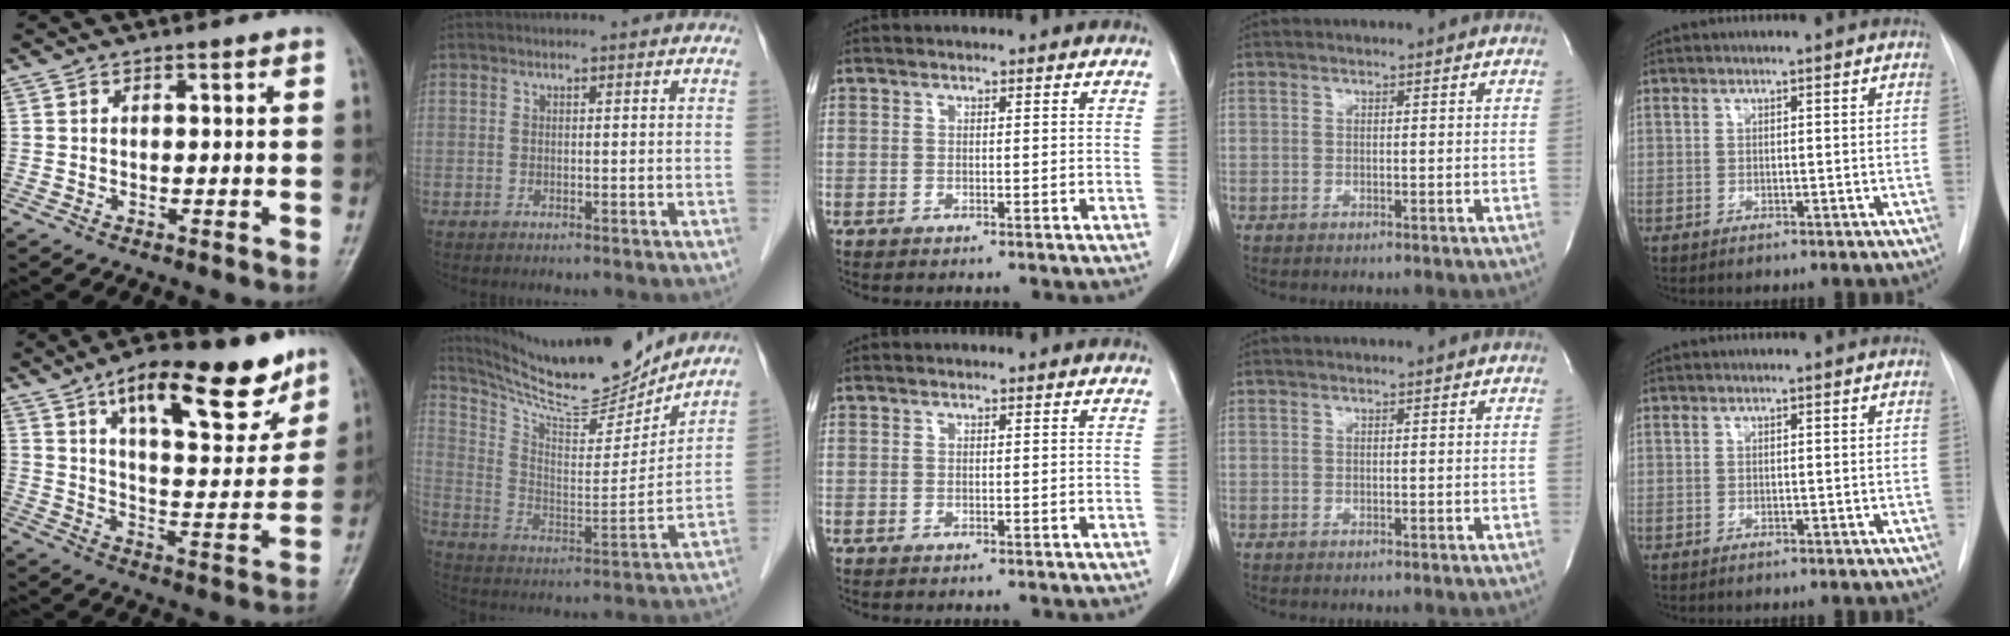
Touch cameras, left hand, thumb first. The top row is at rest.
{"thumb": {"total": 20.1, "force": [12.2, 7.6, 14.1], "torque": [-0.165, -0.053, 0.191]}, "index": {"total": 17.9, "force": [16.8, 1.8, 6.0], "torque": [-0.124, -0.026, 0.277]}}